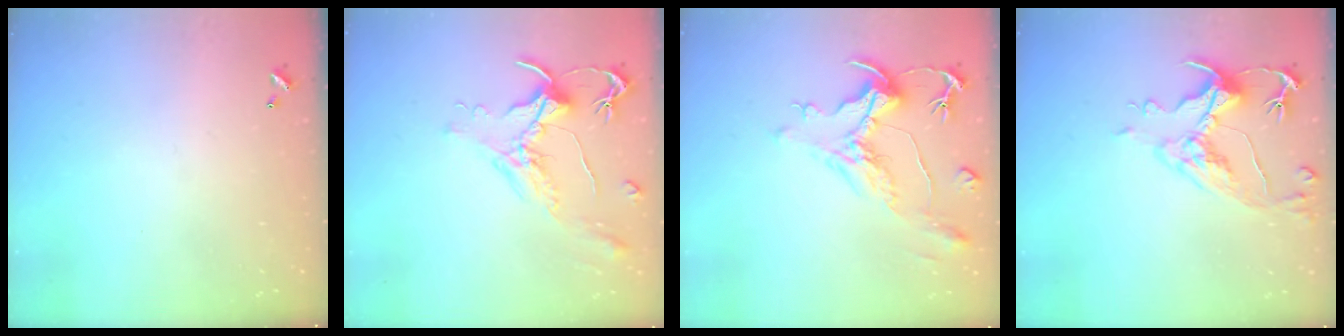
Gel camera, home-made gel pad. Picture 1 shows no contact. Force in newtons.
{"total": 1.6, "press": 1.4, "slide": 0.7}
{"total": 1.8, "press": 0.8, "slide": 1.5}
{"total": 6.9, "press": 6.8, "slide": 1.5}